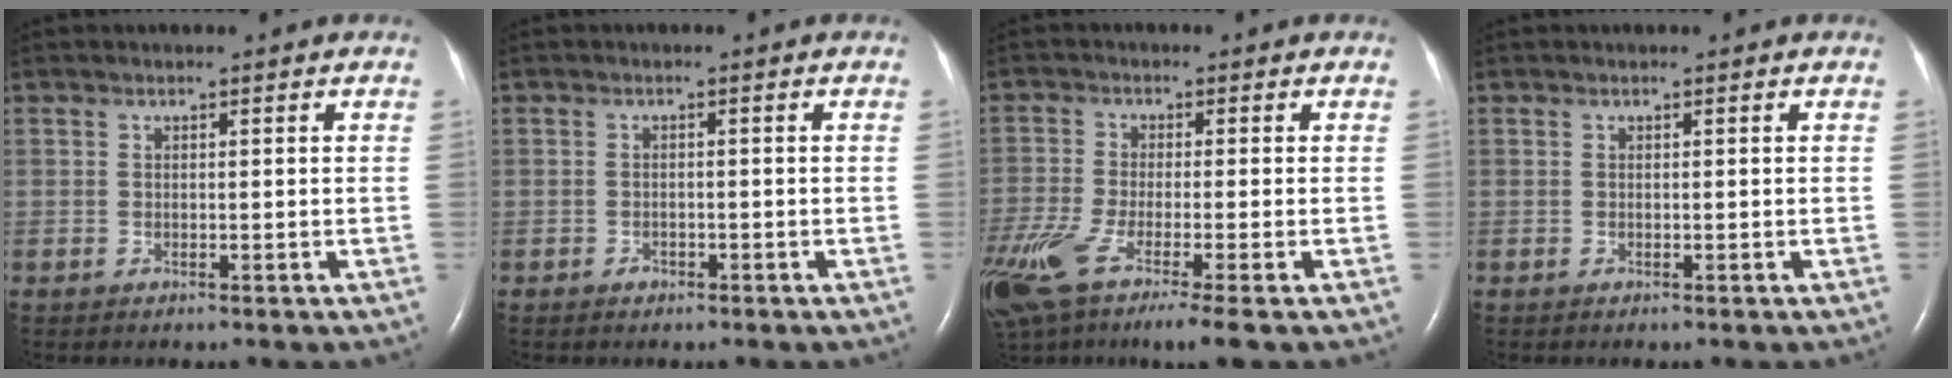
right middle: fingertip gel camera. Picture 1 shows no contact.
{"total": 0.9, "force": [-0.6, 0.7, 0.2], "torque": [-0.003, 0.002, -0.010]}
{"total": 13.0, "force": [-8.0, 1.4, 10.1], "torque": [-0.222, -0.037, -0.145]}
{"total": 0.0}